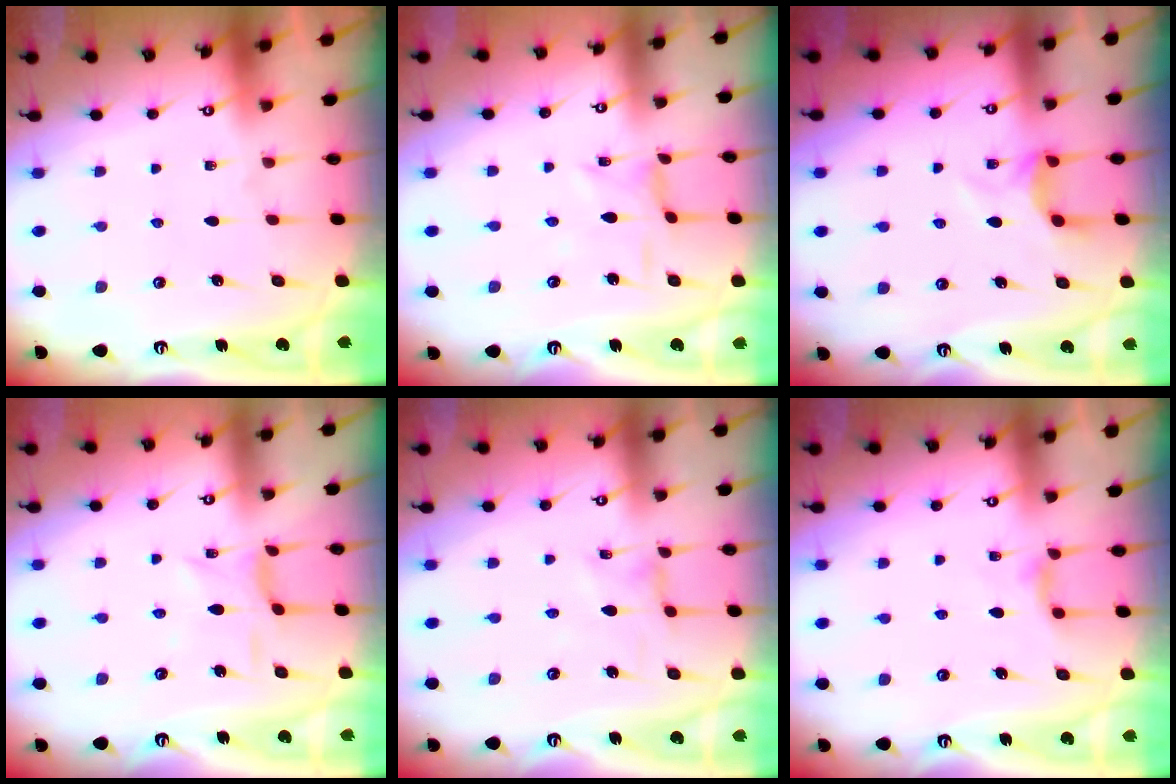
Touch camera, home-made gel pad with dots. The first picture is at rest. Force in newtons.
{"total": 1.7, "press": 1.6, "slide": 0.3}
{"total": 5.3, "press": 5.2, "slide": 1.0}
{"total": 2.5, "press": 2.5, "slide": 0.2}
{"total": 0.0}
{"total": 4.9, "press": 4.9, "slide": 0.6}